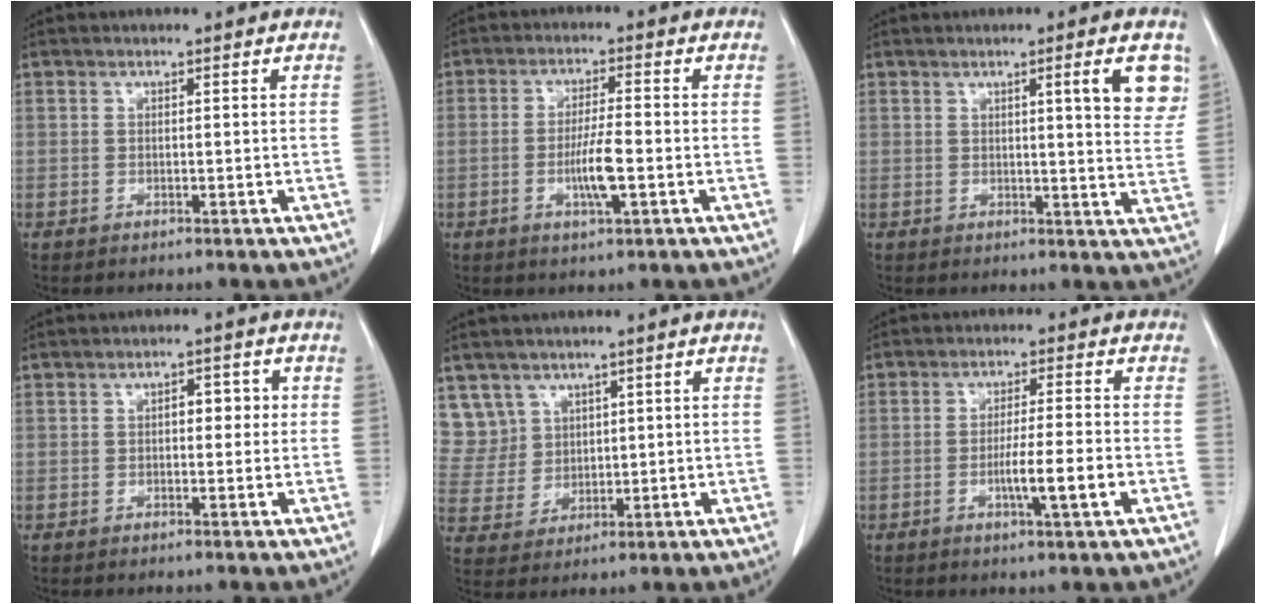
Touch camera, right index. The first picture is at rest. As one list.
[{"total": 5.7, "force": [-1.4, 0.6, 5.4], "torque": [-0.104, -0.003, -0.023]}, {"total": 7.2, "force": [3.3, 0.4, 6.4], "torque": [-0.071, -0.012, 0.035]}, {"total": 3.1, "force": [0.4, 1.6, 2.6], "torque": [-0.034, 0.013, 0.003]}, {"total": 7.5, "force": [4.5, 6.0, -0.2], "torque": [0.004, 0.015, 0.106]}, {"total": 6.4, "force": [-1.9, -0.1, 6.1], "torque": [-0.100, -0.007, -0.030]}]